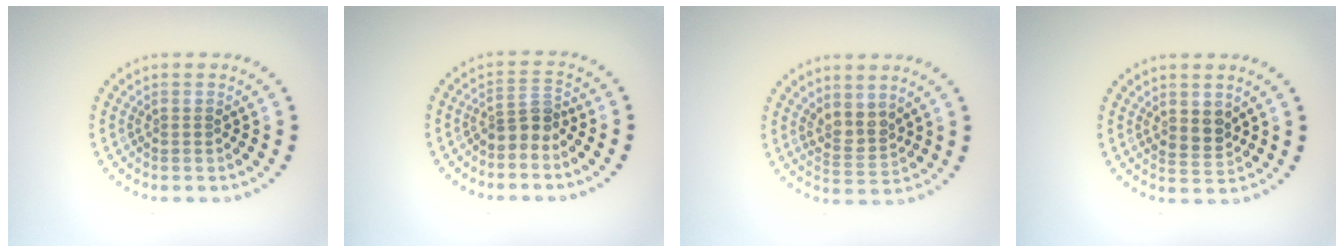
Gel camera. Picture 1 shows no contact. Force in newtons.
{"total": 2.4, "press": 1.8, "slide": 1.6}
{"total": 2.3, "press": 1.8, "slide": 1.4}
{"total": 1.9, "press": 1.8, "slide": 0.7}